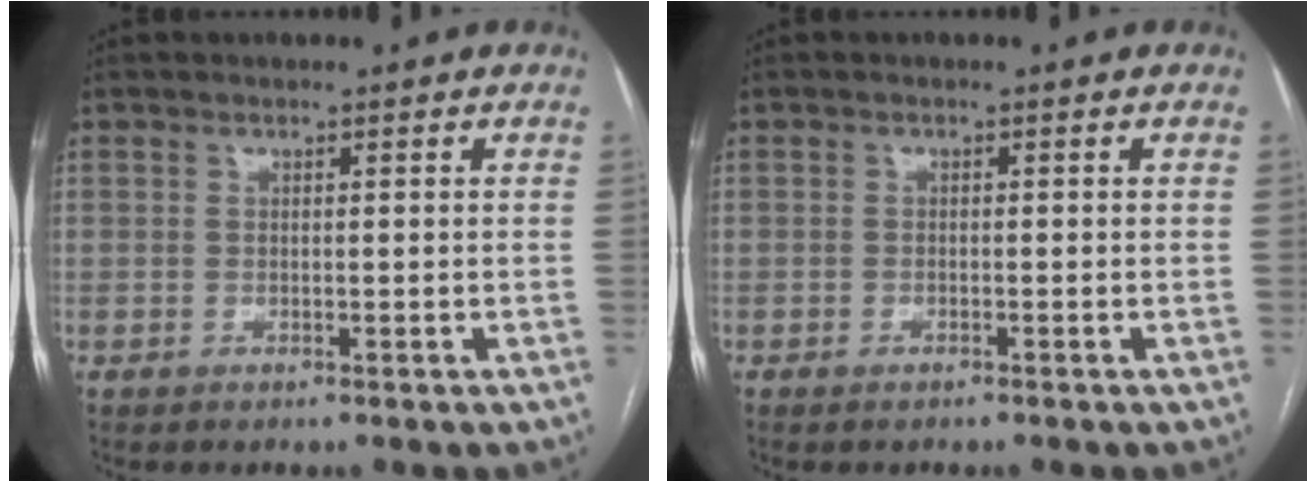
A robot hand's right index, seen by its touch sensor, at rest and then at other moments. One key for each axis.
{"total": 0.9, "fx": -0.8, "fy": 0.2, "fz": 0.4, "tx": -0.008, "ty": -0.001, "tz": -0.010}